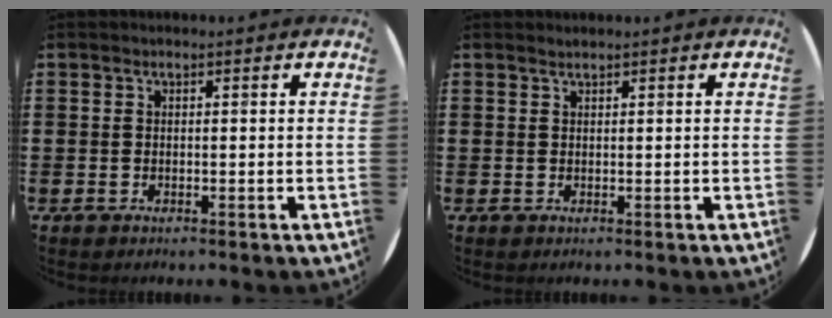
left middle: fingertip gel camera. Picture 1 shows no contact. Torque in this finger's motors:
{"motor_torque": [0.19, -0.12, -0.02, 0.00]}